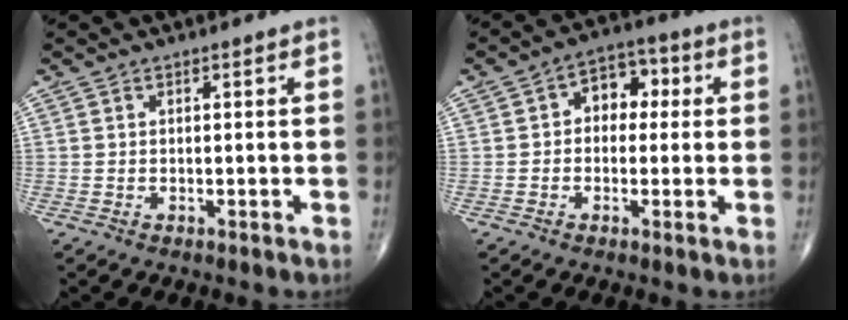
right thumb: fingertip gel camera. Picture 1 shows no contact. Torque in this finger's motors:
{"motor_torque": [0.08, 0.14, -0.06, -0.11, 0.10]}